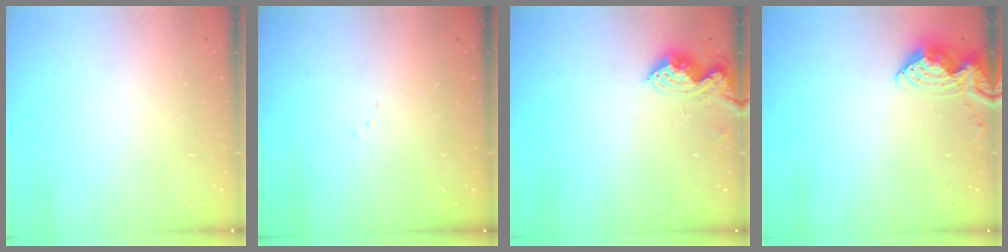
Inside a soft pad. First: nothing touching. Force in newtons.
{"total": 6.4, "press": 6.4, "slide": 0.6}
{"total": 9.1, "press": 9.1, "slide": 0.3}
{"total": 8.1, "press": 8.1, "slide": 0.3}